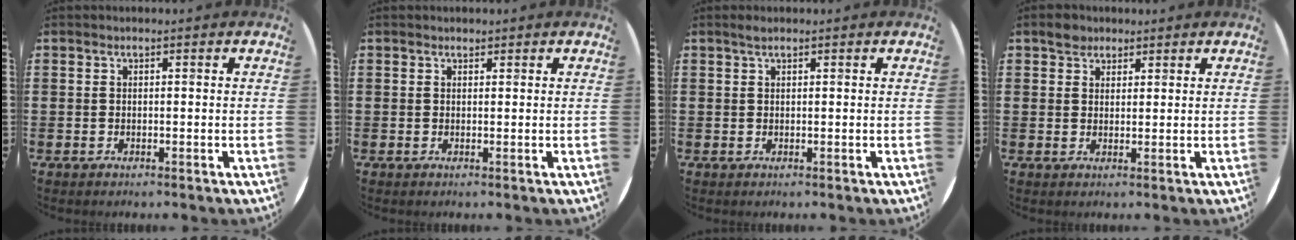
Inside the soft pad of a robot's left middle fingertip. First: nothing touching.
{"total": 0.5, "force": [0.5, 0.2, 0.0], "torque": [-0.001, 0.002, 0.010]}
{"total": 0.8, "force": [0.6, 0.2, 0.4], "torque": [-0.008, 0.002, 0.012]}
{"total": 2.5, "force": [2.1, 1.3, 0.2], "torque": [0.007, -0.002, 0.039]}